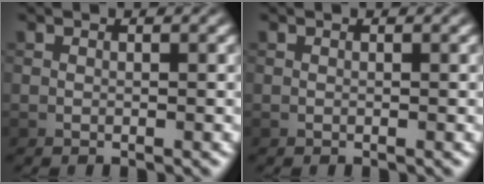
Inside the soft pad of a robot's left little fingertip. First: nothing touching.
{"total": 0.0}